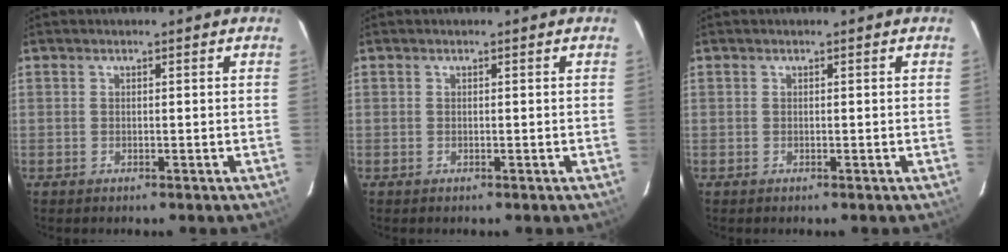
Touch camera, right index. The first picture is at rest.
{"total": 0.0}
{"total": 0.0}